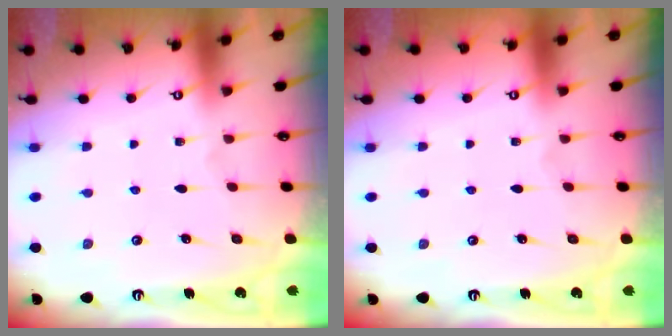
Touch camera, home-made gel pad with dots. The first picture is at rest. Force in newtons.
{"total": 0.0}